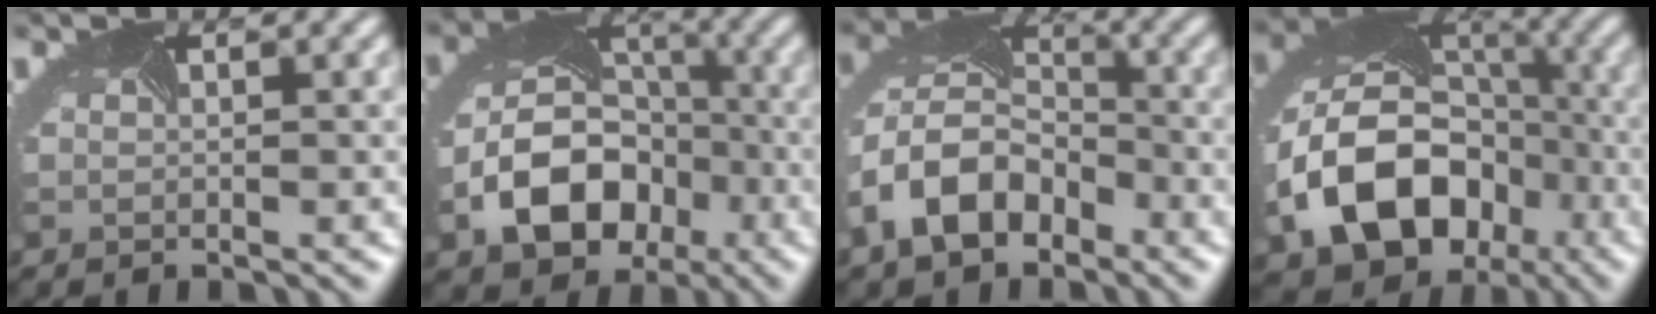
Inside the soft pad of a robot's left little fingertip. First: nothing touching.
{"total": 9.9, "force": [-3.6, 7.0, 5.9], "torque": [-0.117, -0.025, -0.058]}
{"total": 8.3, "force": [-3.4, 5.5, 5.2], "torque": [-0.116, -0.005, -0.071]}
{"total": 14.0, "force": [-4.7, 10.3, 8.2], "torque": [-0.172, -0.027, -0.070]}